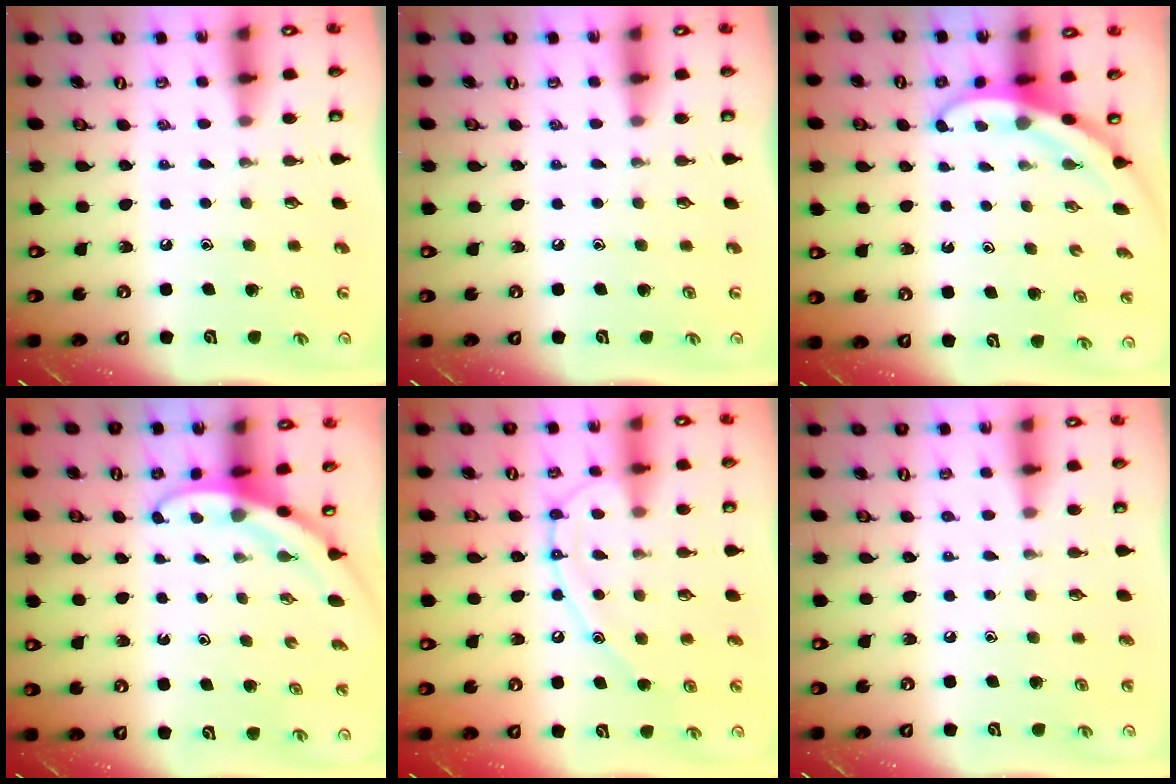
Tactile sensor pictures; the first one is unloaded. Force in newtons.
{"total": 0.0}
{"total": 3.3, "press": 3.3, "slide": 0.2}
{"total": 3.0, "press": 3.0, "slide": 0.1}
{"total": 12.8, "press": 12.8, "slide": 1.3}
{"total": 2.1, "press": 2.1, "slide": 0.2}